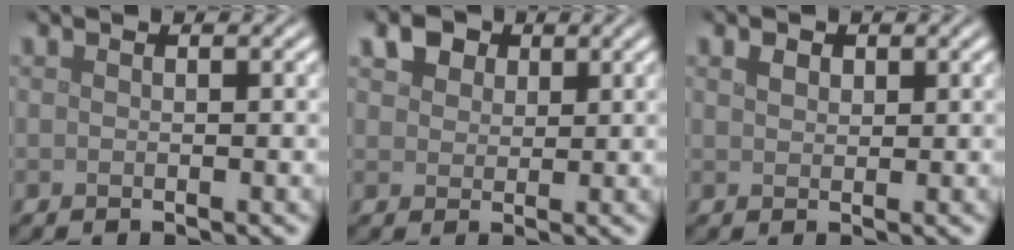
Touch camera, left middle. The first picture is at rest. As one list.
[{"total": 3.5, "force": [2.2, 2.2, 1.5], "torque": [-0.037, -0.002, 0.037]}, {"total": 1.1, "force": [0.7, 0.7, 0.4], "torque": [-0.010, 0.001, 0.012]}]